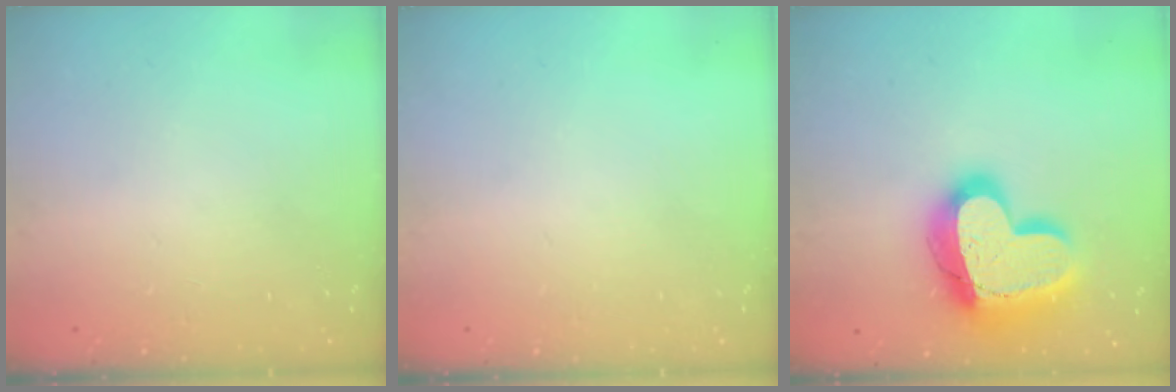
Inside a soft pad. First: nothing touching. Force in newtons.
{"total": 0.0}
{"total": 23.4, "press": 23.3, "slide": 1.9}